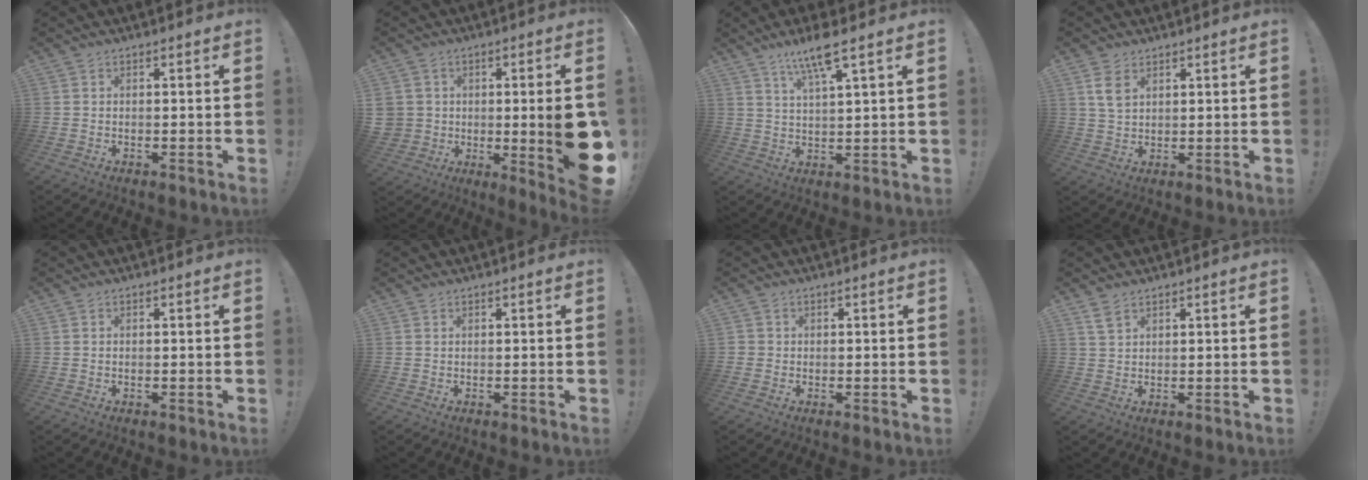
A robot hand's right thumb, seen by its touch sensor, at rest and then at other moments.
{"total": 10.2, "force": [-0.8, 5.1, 8.8], "torque": [-0.129, 0.003, -0.003]}
{"total": 9.1, "force": [5.9, 1.2, 6.8], "torque": [-0.124, -0.021, 0.099]}
{"total": 6.1, "force": [2.8, 4.1, 3.6], "torque": [-0.053, -0.006, 0.055]}
{"total": 0.0}
{"total": 0.0}
{"total": 1.2, "force": [-0.2, 1.1, 0.2], "torque": [-0.012, 0.006, -0.002]}
{"total": 3.2, "force": [2.2, 1.4, 1.9], "torque": [-0.026, -0.012, 0.040]}